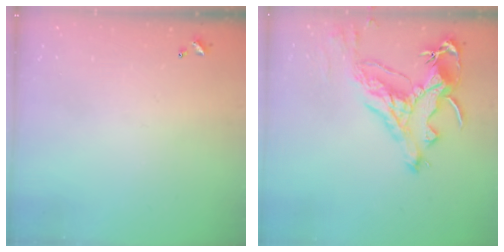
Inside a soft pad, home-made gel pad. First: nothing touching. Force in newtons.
{"total": 5.8, "press": 5.5, "slide": 1.6}